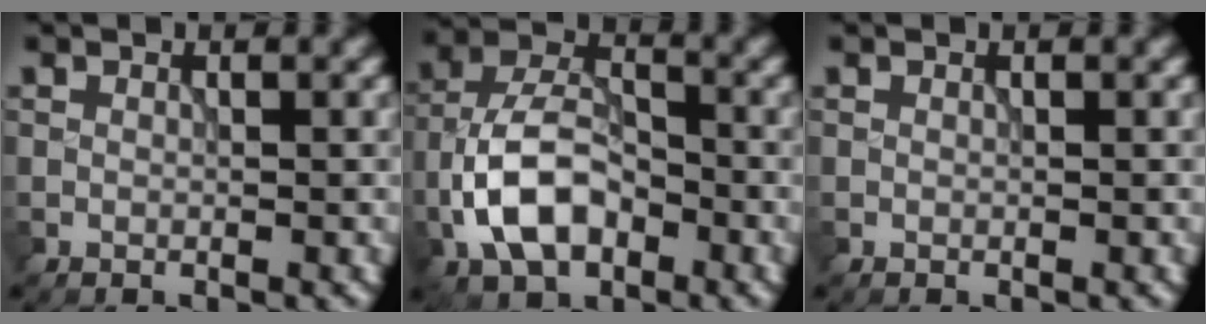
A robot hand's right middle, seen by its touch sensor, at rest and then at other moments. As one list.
[{"total": 7.5, "force": [-2.9, 4.4, 5.4], "torque": [-0.107, 0.011, -0.060]}, {"total": 0.0}]